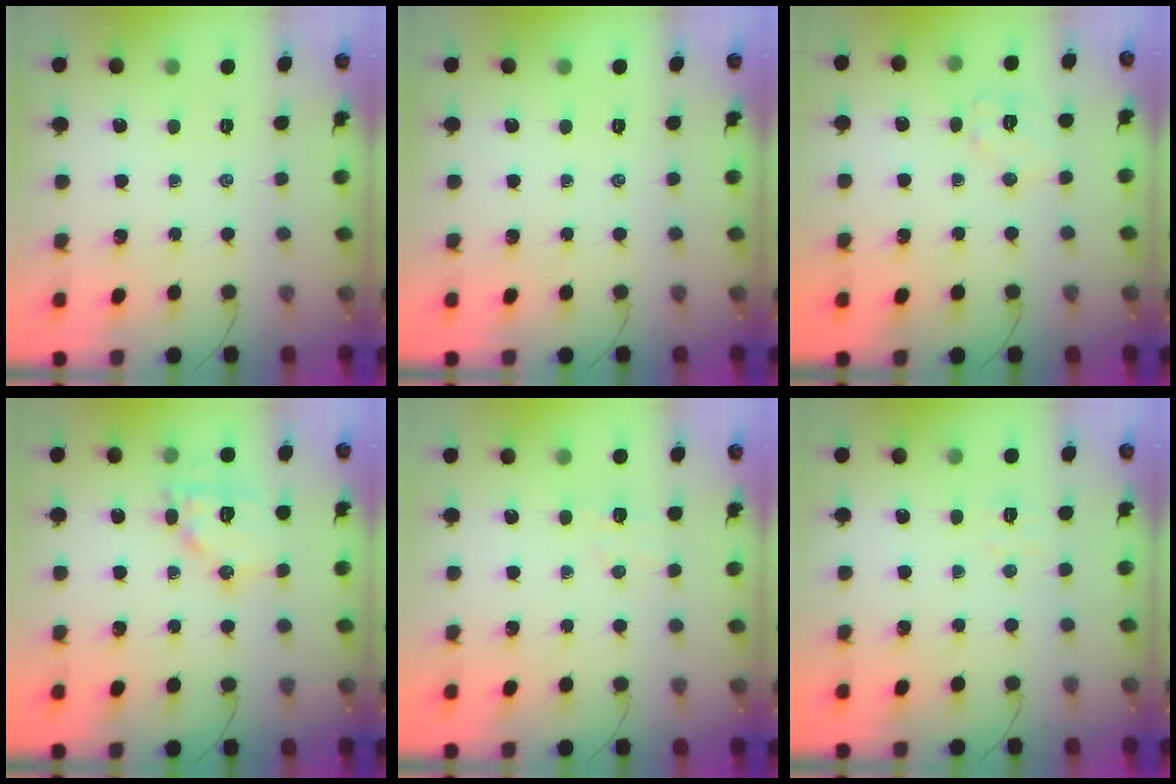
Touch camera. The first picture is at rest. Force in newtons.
{"total": 0.0}
{"total": 6.5, "press": 6.5, "slide": 0.4}
{"total": 12.4, "press": 12.3, "slide": 1.3}
{"total": 4.3, "press": 4.2, "slide": 1.0}
{"total": 3.1, "press": 2.9, "slide": 1.0}